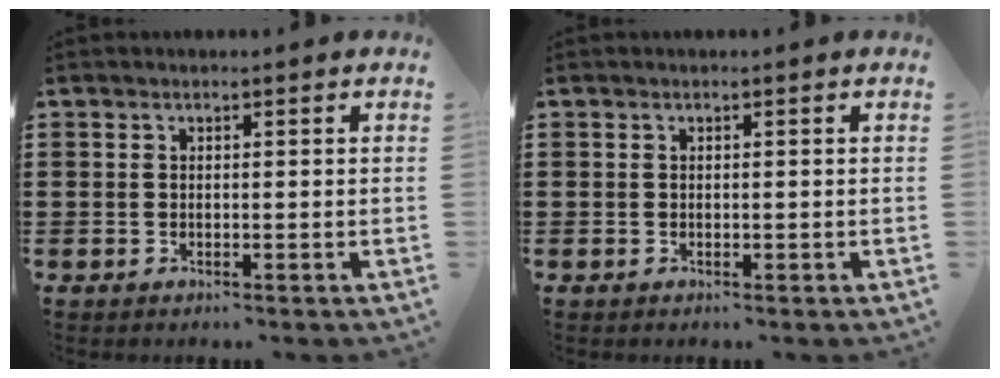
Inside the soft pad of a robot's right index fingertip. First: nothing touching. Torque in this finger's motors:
{"motor_torque": [0.00, 0.00, 0.01, 0.00]}